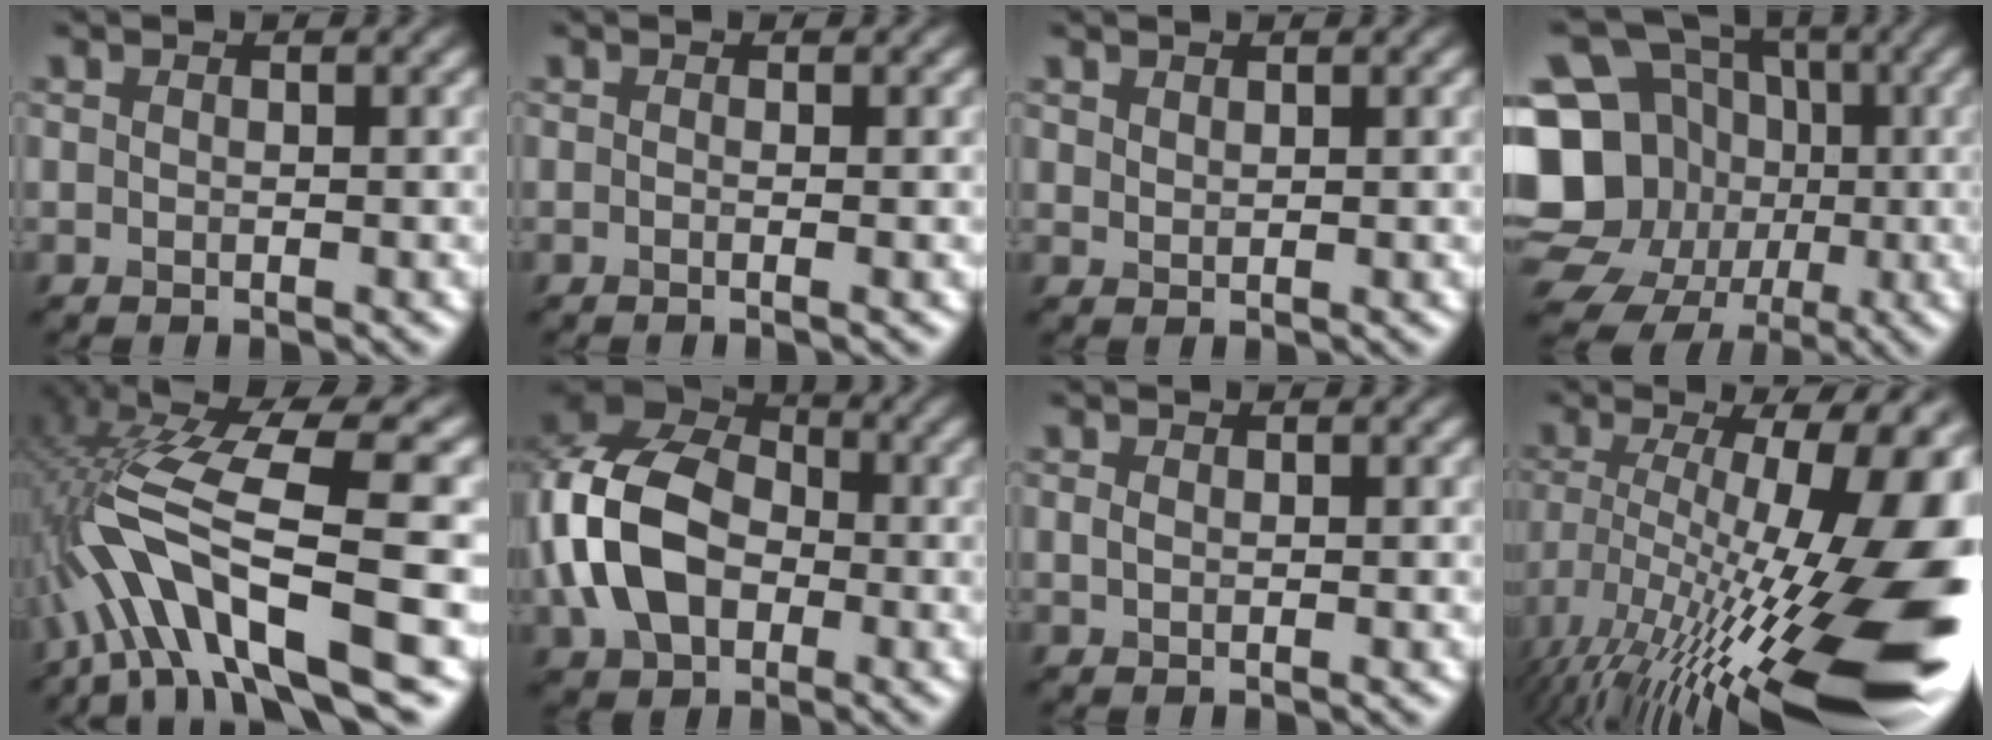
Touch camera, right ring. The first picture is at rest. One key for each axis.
{"total": 1.0, "fx": -0.2, "fy": 0.4, "fz": 0.9, "tx": -0.012, "ty": -0.008, "tz": -0.011}
{"total": 0.8, "fx": 0.8, "fy": 0.3, "fz": 0.1, "tx": -0.005, "ty": -0.001, "tz": 0.017}
{"total": 19.4, "fx": -2.9, "fy": 17.5, "fz": 7.9, "tx": -0.183, "ty": -0.012, "tz": -0.076}
{"total": 13.2, "fx": -3.1, "fy": 3.4, "fz": 12.4, "tx": -0.226, "ty": 0.022, "tz": -0.046}
{"total": 10.2, "fx": -1.5, "fy": 7.5, "fz": 6.8, "tx": -0.164, "ty": 0.005, "tz": -0.043}
{"total": 0.6, "fx": 0.2, "fy": 0.4, "fz": 0.3, "tx": -0.009, "ty": 0.000, "tz": 0.003}
{"total": 19.3, "fx": -4.8, "fy": 6.1, "fz": 17.6, "tx": -0.268, "ty": -0.003, "tz": -0.075}